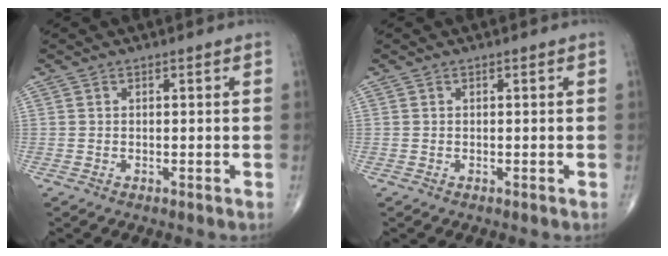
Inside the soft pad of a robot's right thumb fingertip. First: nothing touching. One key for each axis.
{"total": 0.0}